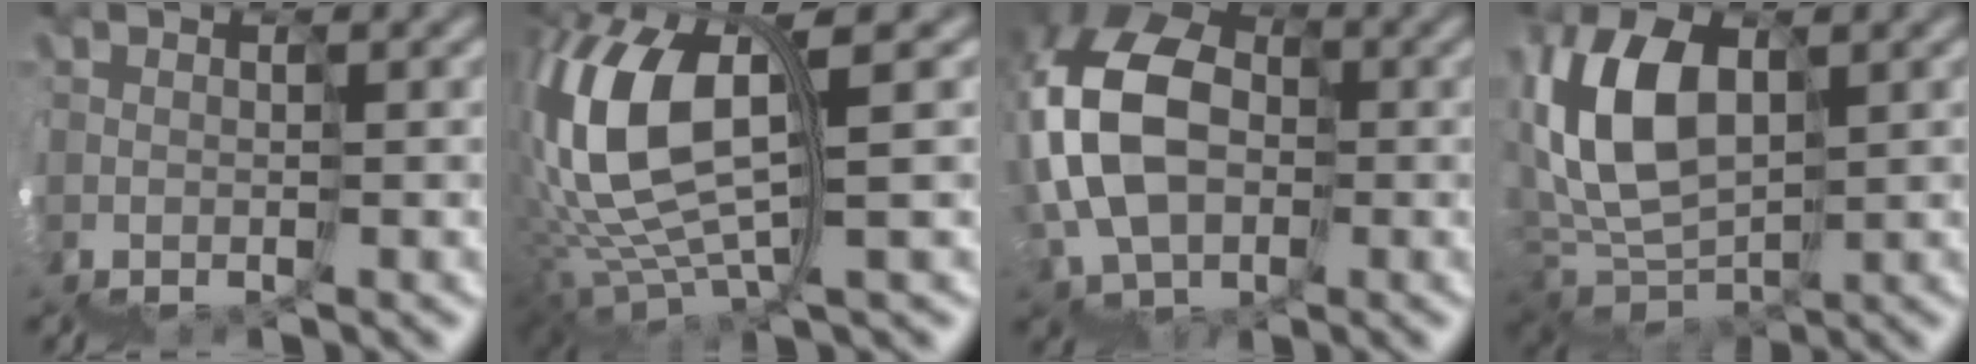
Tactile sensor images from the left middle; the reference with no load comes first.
{"total": 7.2, "force": [3.8, 2.4, 5.7], "torque": [-0.142, 0.030, 0.061]}
{"total": 9.1, "force": [1.8, 7.1, 5.5], "torque": [-0.135, 0.046, 0.005]}
{"total": 5.5, "force": [3.3, 3.3, 2.8], "torque": [-0.073, 0.039, 0.049]}